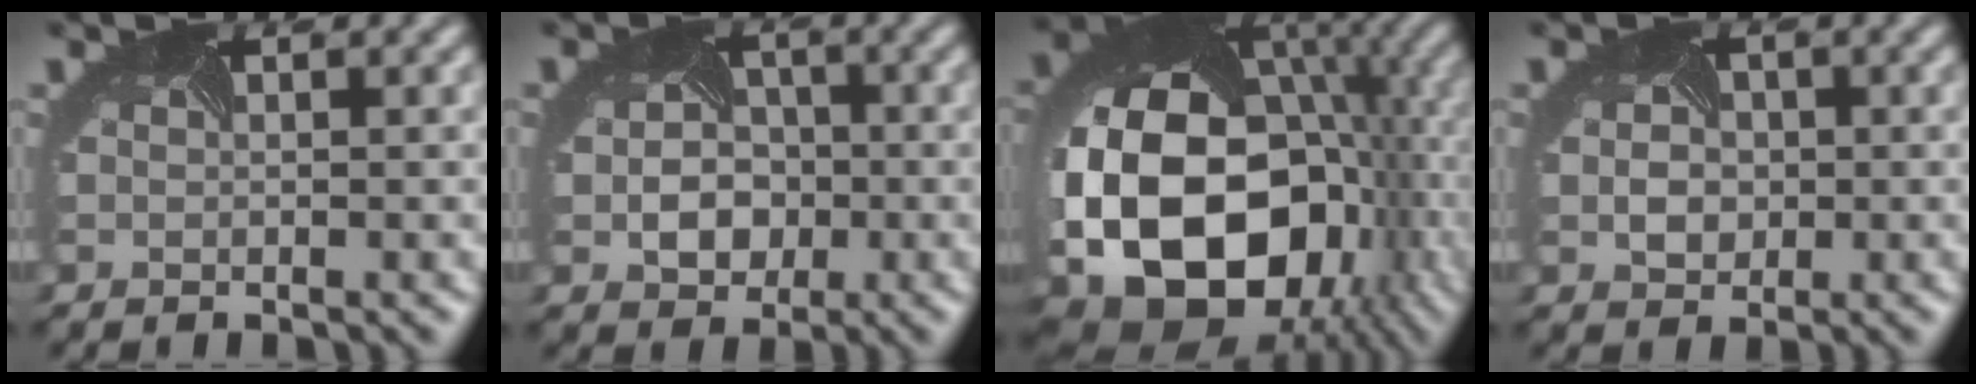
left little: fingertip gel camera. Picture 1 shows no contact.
{"total": 3.4, "force": [-0.7, 3.0, 1.4], "torque": [-0.033, -0.005, -0.014]}
{"total": 19.2, "force": [-3.1, 14.6, 12.2], "torque": [-0.263, -0.050, -0.013]}
{"total": 2.0, "force": [-0.2, 1.9, 0.6], "torque": [-0.021, -0.001, -0.009]}